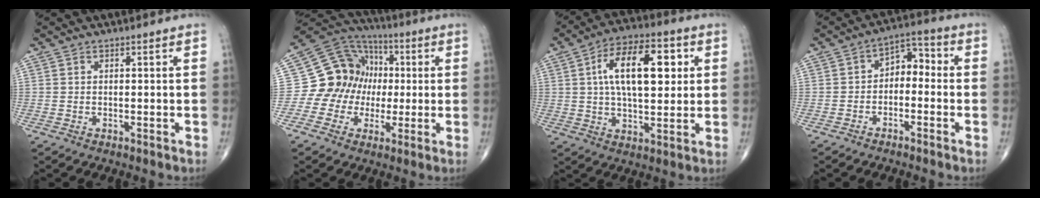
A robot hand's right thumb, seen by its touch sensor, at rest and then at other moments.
{"total": 13.4, "force": [-0.5, 12.4, 5.1], "torque": [-0.048, 0.036, -0.016]}
{"total": 16.2, "force": [3.6, 7.7, 13.8], "torque": [-0.206, 0.010, 0.056]}
{"total": 5.9, "force": [-1.1, 4.0, 4.2], "torque": [-0.038, 0.040, -0.035]}